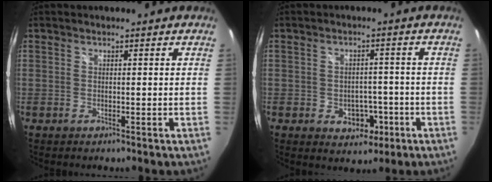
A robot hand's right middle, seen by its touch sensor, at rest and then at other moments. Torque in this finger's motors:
{"motor_torque": [0.17, 0.13, 0.03, 0.04]}